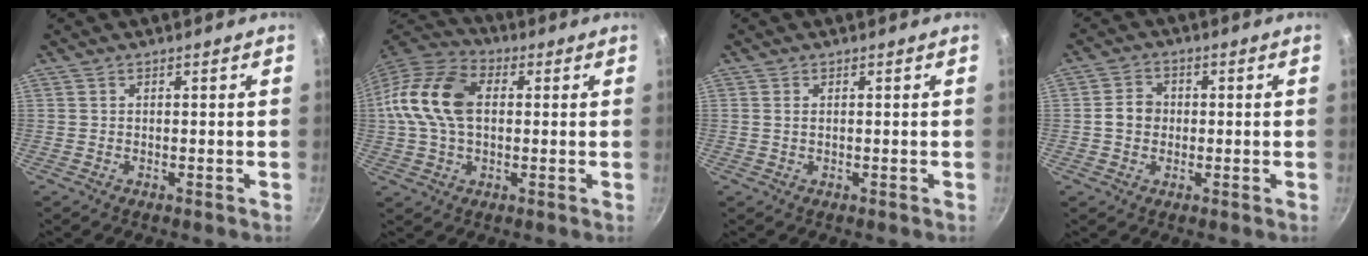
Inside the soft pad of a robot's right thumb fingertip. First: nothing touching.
{"total": 15.7, "force": [1.6, 10.2, 11.8], "torque": [-0.217, 0.029, 0.013]}
{"total": 0.9, "force": [0.3, 0.5, 0.7], "torque": [-0.013, 0.001, 0.004]}
{"total": 4.6, "force": [-0.2, 4.0, 2.3], "torque": [-0.020, 0.013, -0.011]}